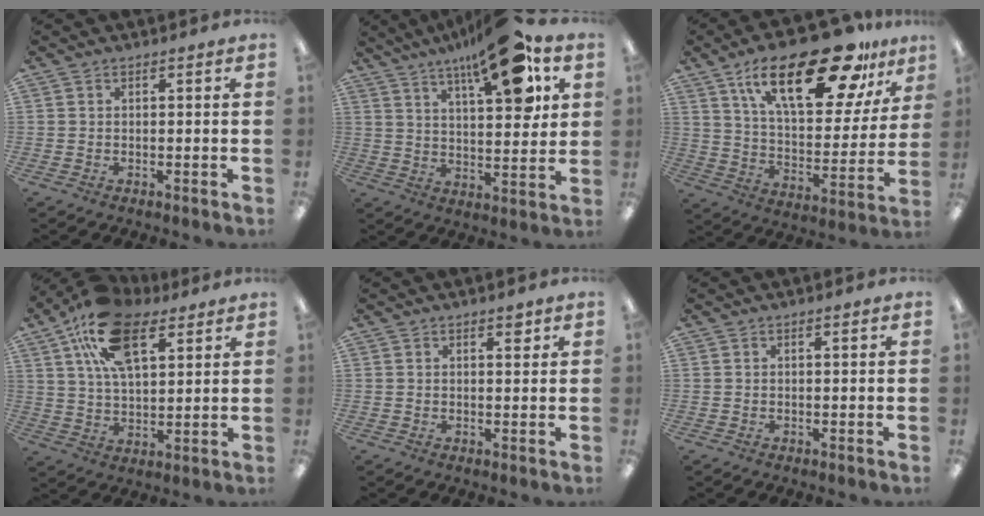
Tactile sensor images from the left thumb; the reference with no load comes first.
{"total": 17.6, "force": [10.9, 5.3, 12.7], "torque": [-0.194, -0.053, 0.171]}
{"total": 27.0, "force": [16.1, 10.7, 18.8], "torque": [-0.297, -0.080, 0.266]}
{"total": 18.5, "force": [9.3, 9.8, 12.6], "torque": [-0.224, -0.015, 0.165]}
{"total": 2.0, "force": [1.4, 0.6, 1.4], "torque": [-0.013, -0.006, 0.020]}
{"total": 0.6, "force": [0.2, 0.1, 0.6], "torque": [-0.012, -0.001, 0.004]}